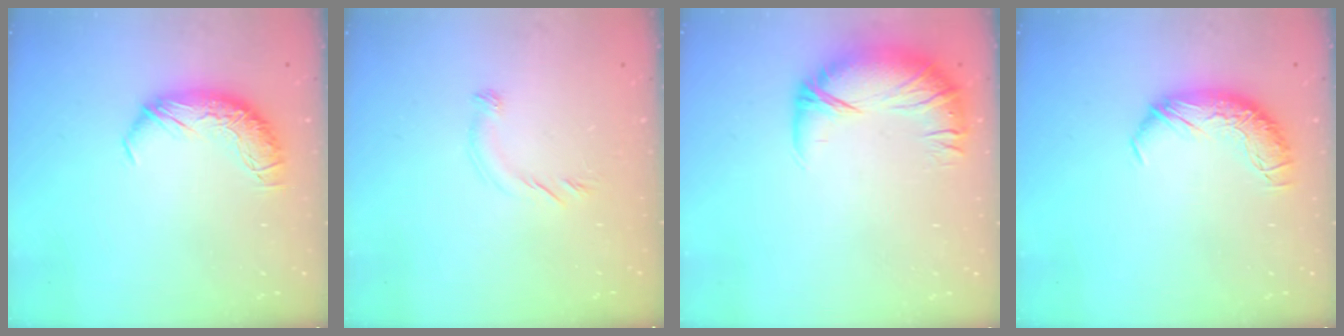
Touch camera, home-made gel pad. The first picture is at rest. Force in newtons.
{"total": 5.6, "press": 5.4, "slide": 1.3}
{"total": 3.2, "press": 0.8, "slide": 3.1}
{"total": 0.0}